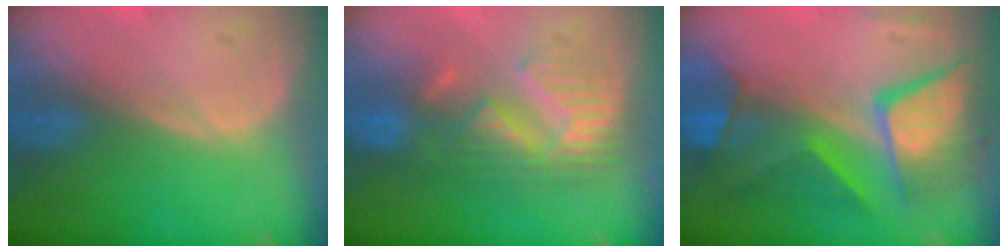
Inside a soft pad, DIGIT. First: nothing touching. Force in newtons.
{"total": 8.8, "press": 8.5, "slide": 2.0}
{"total": 10.7, "press": 10.7, "slide": 1.0}